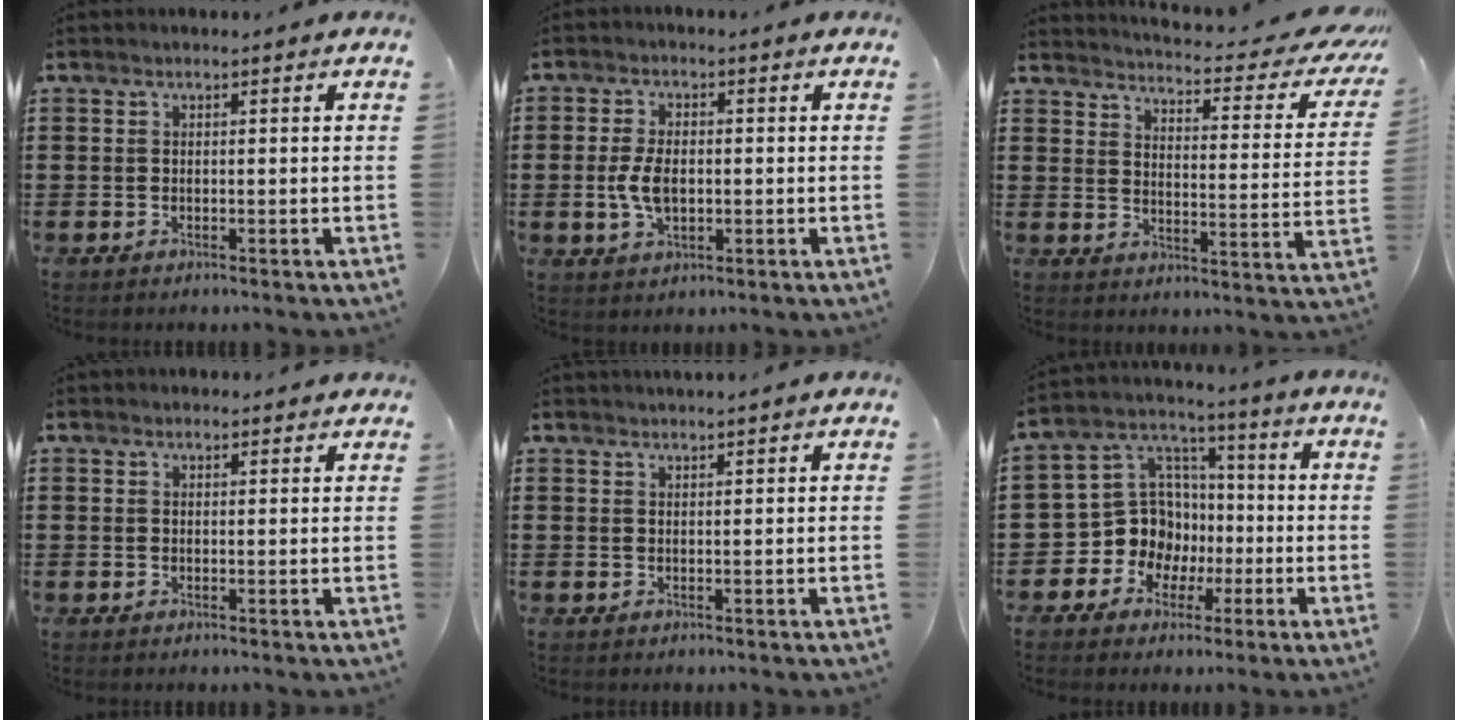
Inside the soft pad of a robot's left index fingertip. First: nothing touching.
{"total": 5.4, "force": [-0.3, 2.9, 4.6], "torque": [-0.107, -0.001, -0.011]}
{"total": 4.0, "force": [3.4, 0.0, 2.1], "torque": [-0.052, -0.033, 0.049]}
{"total": 1.0, "force": [0.8, 0.5, 0.2], "torque": [-0.005, 0.004, 0.015]}
{"total": 0.8, "force": [0.8, 0.0, 0.0], "torque": [-0.002, -0.002, 0.017]}
{"total": 10.6, "force": [-2.0, 9.9, 3.0], "torque": [-0.115, 0.001, -0.032]}